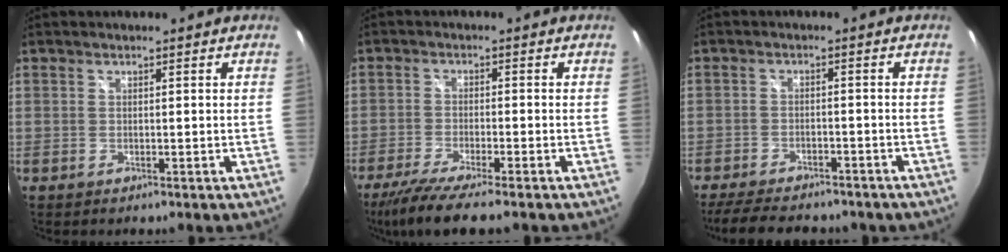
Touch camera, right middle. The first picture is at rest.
{"total": 9.5, "force": [-7.7, 0.3, 5.6], "torque": [-0.127, -0.035, -0.132]}
{"total": 13.2, "force": [-10.7, 4.7, 6.1], "torque": [-0.133, -0.020, -0.155]}